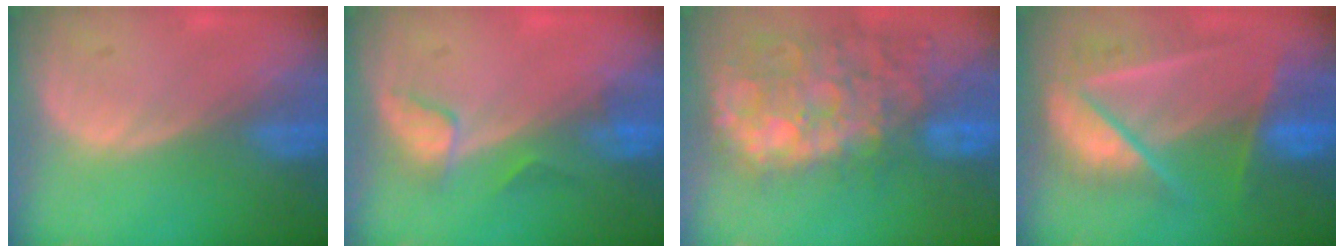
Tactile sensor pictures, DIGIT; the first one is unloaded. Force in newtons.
{"total": 2.8, "press": 2.7, "slide": 0.4}
{"total": 14.1, "press": 11.6, "slide": 8.1}
{"total": 9.5, "press": 8.3, "slide": 4.7}